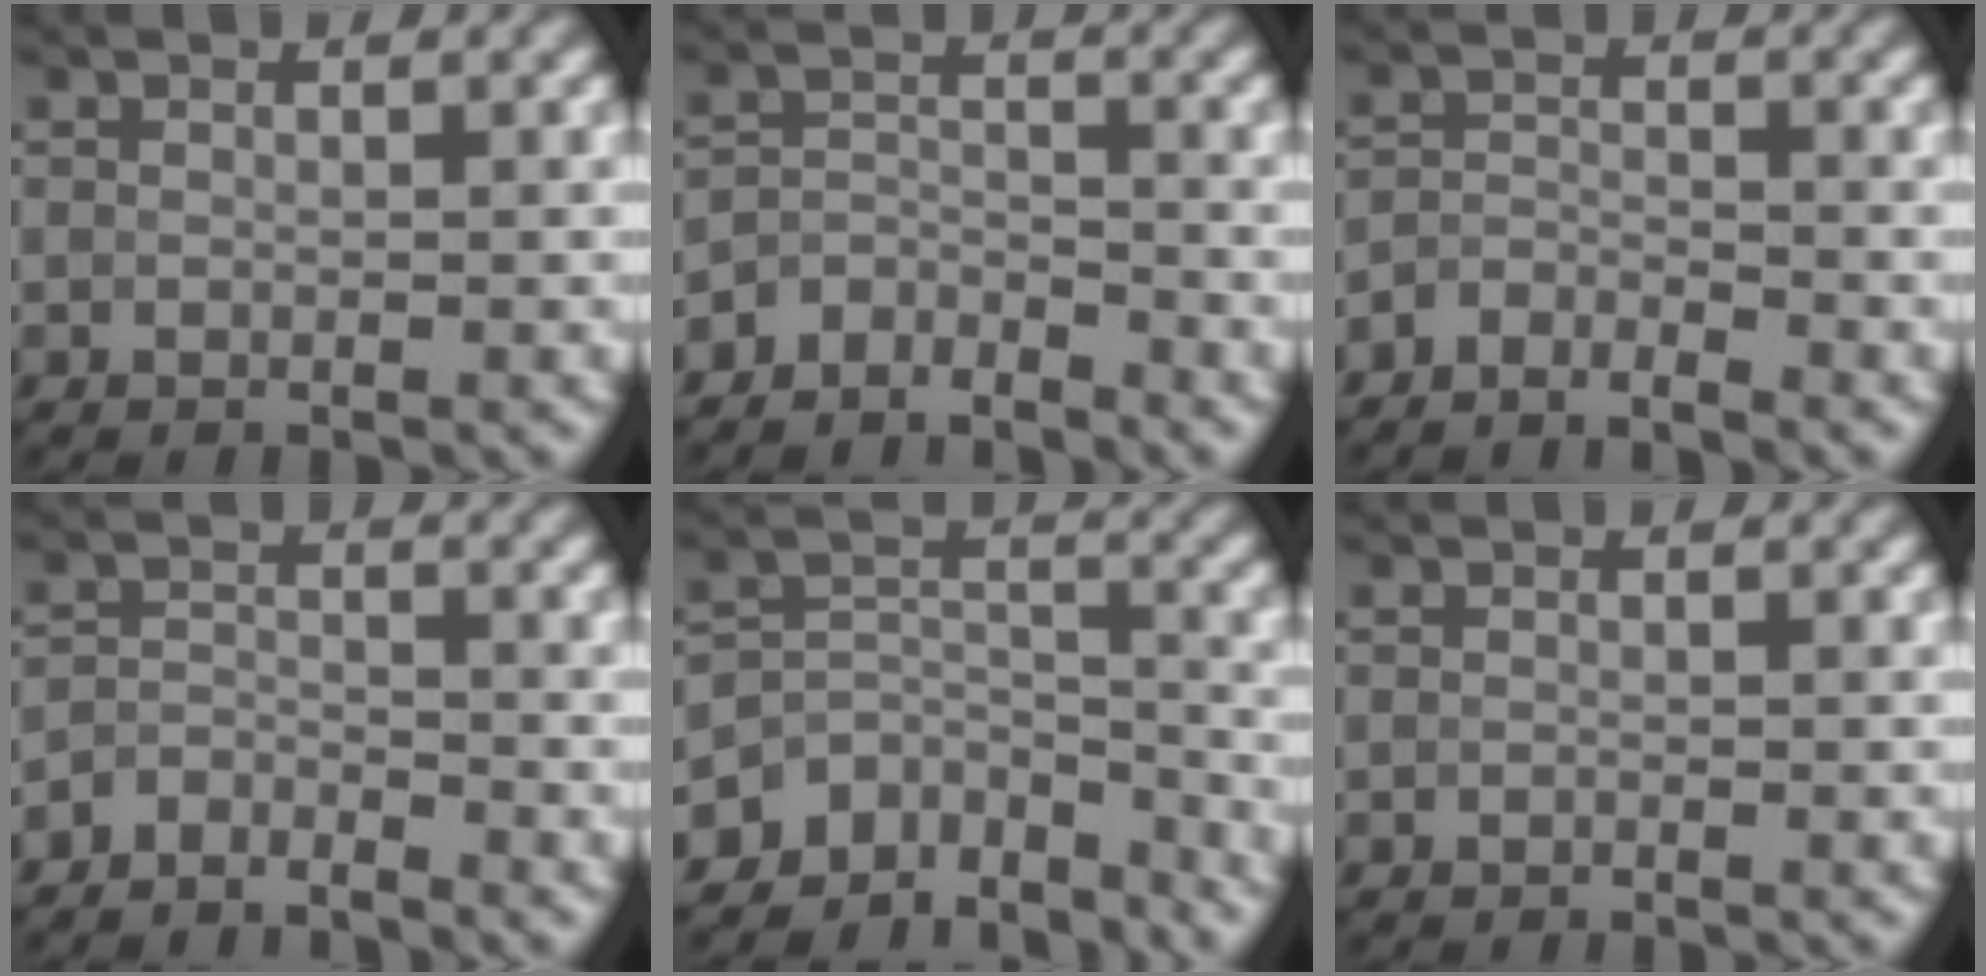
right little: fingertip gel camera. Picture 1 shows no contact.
{"total": 3.3, "force": [-3.1, 1.0, 0.5], "torque": [-0.005, 0.000, -0.069]}
{"total": 2.2, "force": [-2.1, 0.3, 0.5], "torque": [-0.012, -0.001, -0.047]}
{"total": 2.5, "force": [-2.4, 0.6, 0.4], "torque": [-0.009, -0.001, -0.053]}
{"total": 7.4, "force": [-6.4, 3.6, 1.0], "torque": [-0.008, 0.007, -0.101]}
{"total": 0.0}